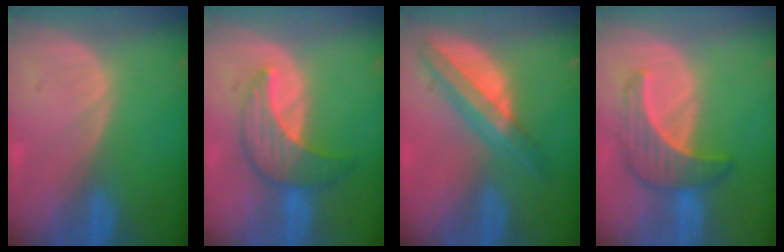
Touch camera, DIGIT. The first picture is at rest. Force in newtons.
{"total": 7.0, "press": 6.9, "slide": 1.0}
{"total": 7.6, "press": 6.4, "slide": 4.1}
{"total": 6.5, "press": 6.4, "slide": 0.9}